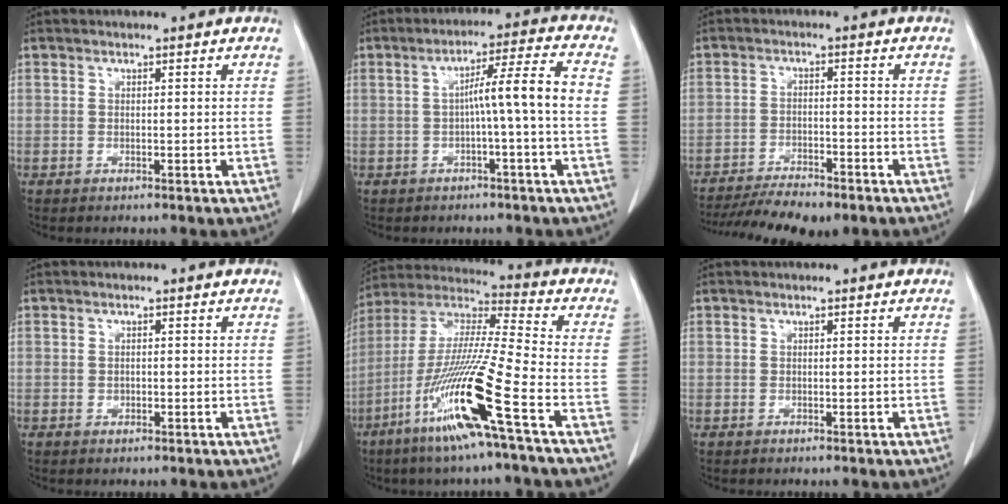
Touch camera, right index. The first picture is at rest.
{"total": 7.4, "force": [-0.6, -1.2, 7.3], "torque": [-0.113, 0.021, -0.008]}
{"total": 12.4, "force": [-10.3, 2.8, 6.4], "torque": [-0.098, -0.010, -0.156]}
{"total": 0.7, "force": [-0.1, 0.6, 0.4], "torque": [-0.007, 0.001, -0.002]}
{"total": 17.3, "force": [-8.0, -1.1, 15.4], "torque": [-0.319, -0.032, -0.158]}
{"total": 0.0}